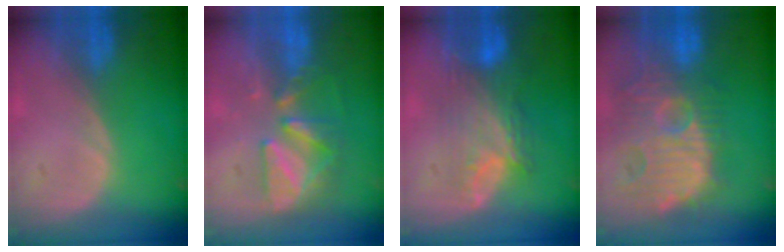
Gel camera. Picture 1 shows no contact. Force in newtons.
{"total": 8.6, "press": 7.7, "slide": 3.8}
{"total": 8.3, "press": 7.7, "slide": 3.3}
{"total": 13.8, "press": 12.3, "slide": 6.2}